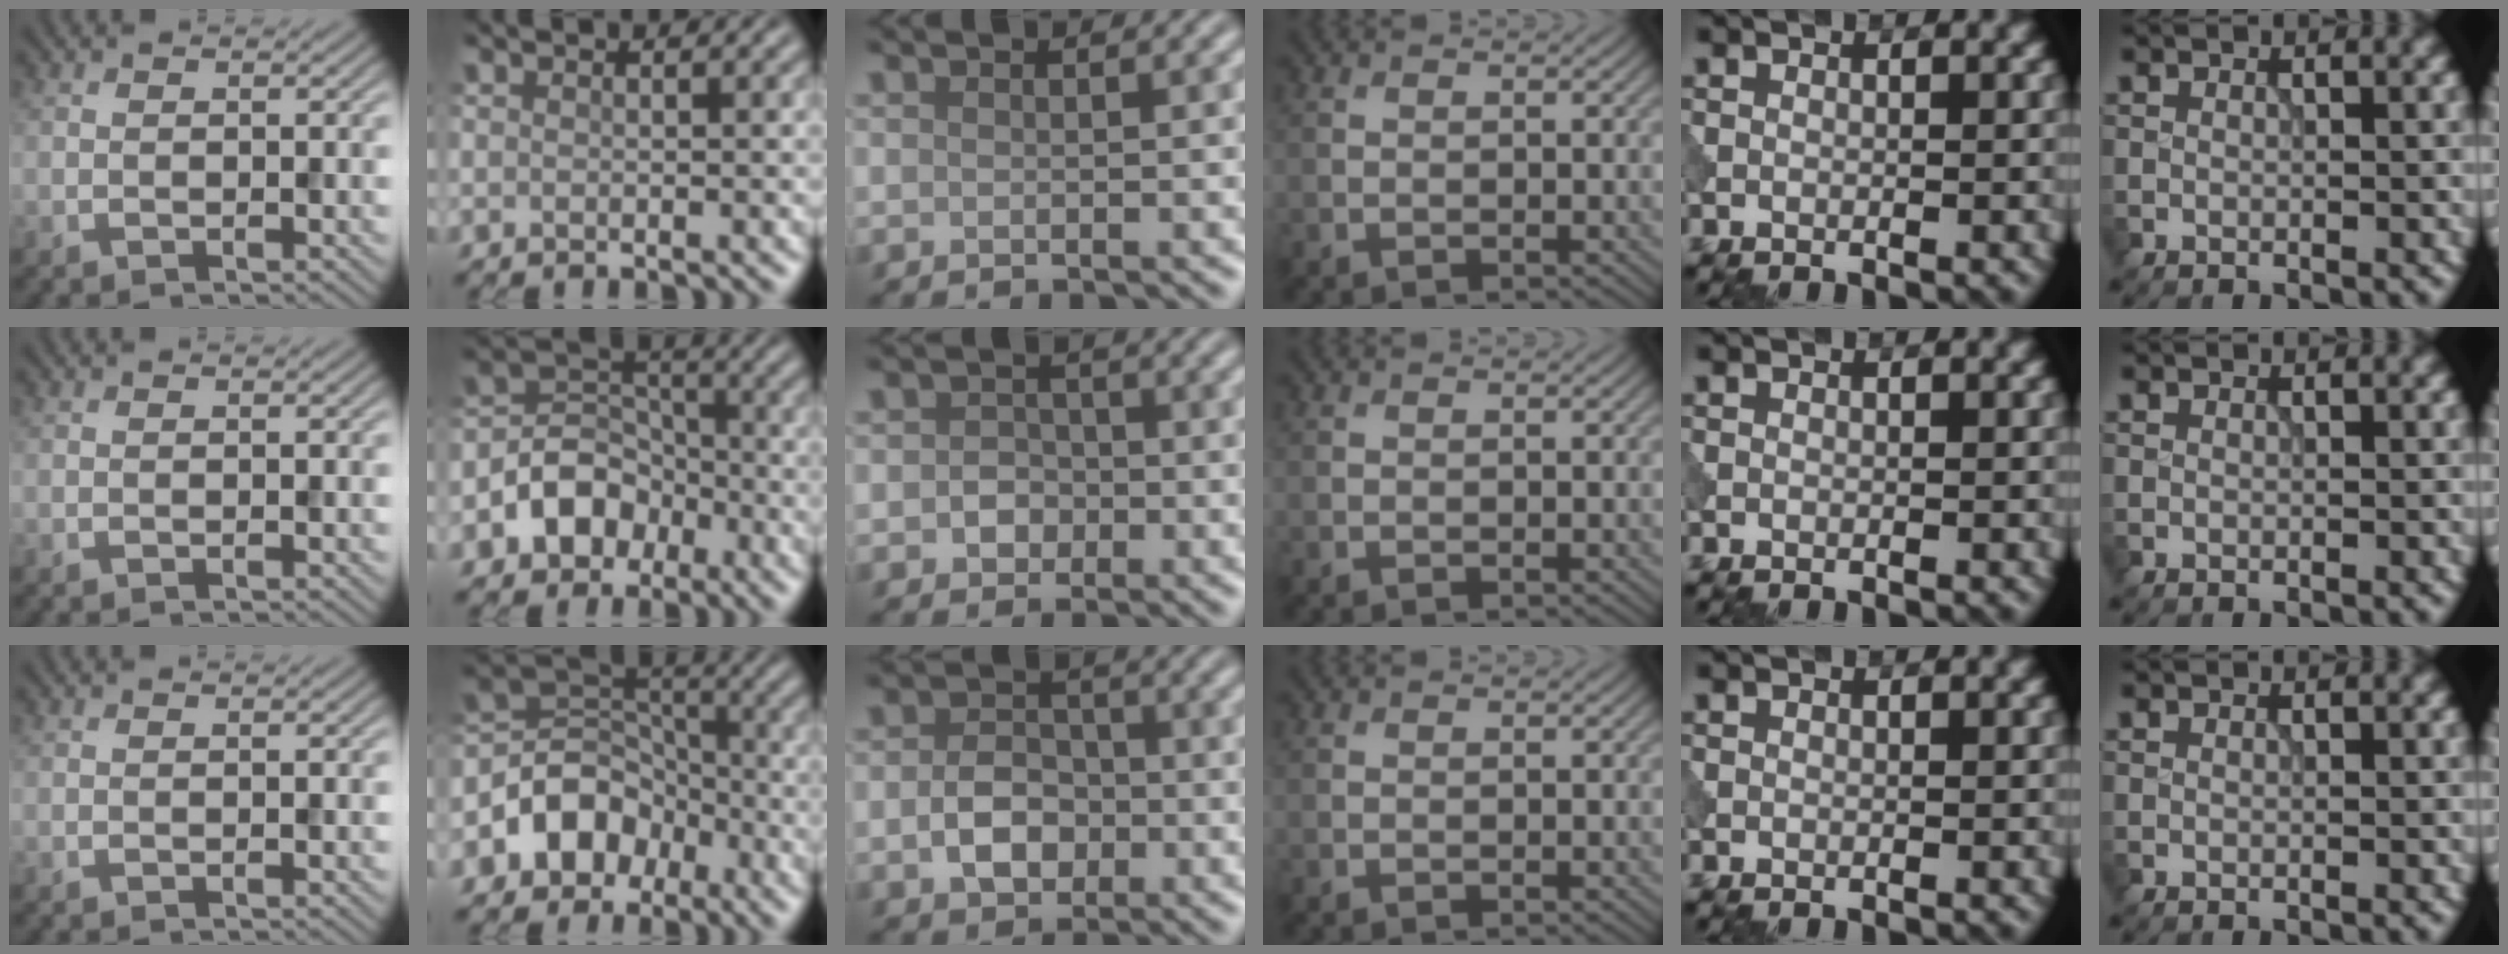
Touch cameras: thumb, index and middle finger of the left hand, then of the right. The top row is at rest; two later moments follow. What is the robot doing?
{"motion": "extract", "object": "peg toy"}